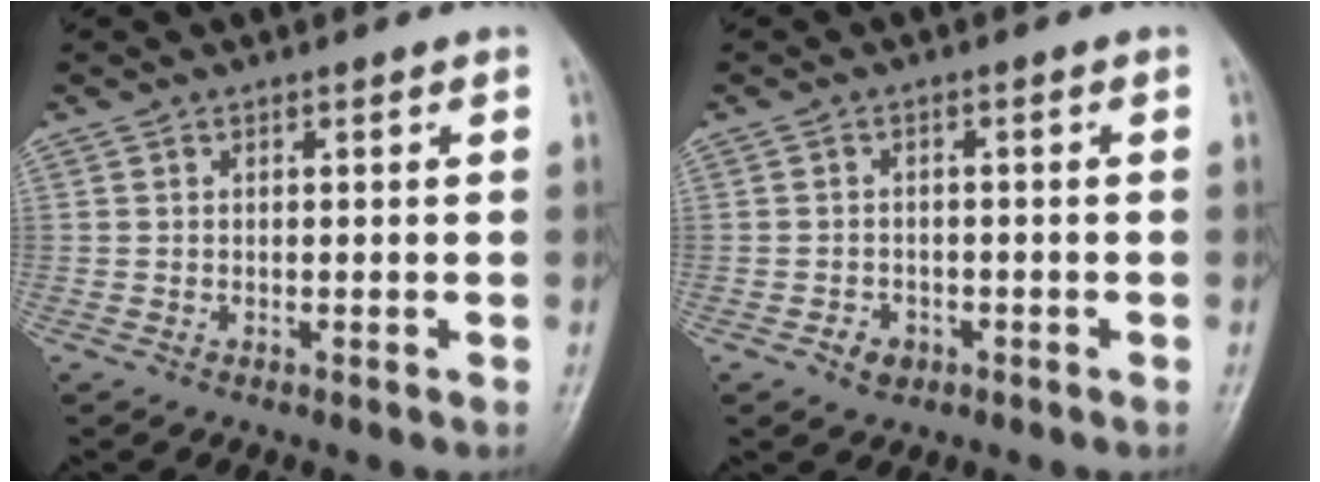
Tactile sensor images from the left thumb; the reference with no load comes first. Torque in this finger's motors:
{"motor_torque": [-0.01, 0.03, 0.07, -0.02, 0.00]}